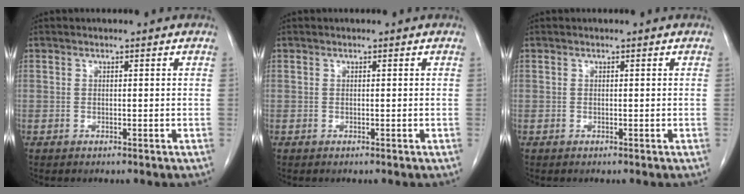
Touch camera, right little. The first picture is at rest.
{"total": 0.0}
{"total": 0.0}